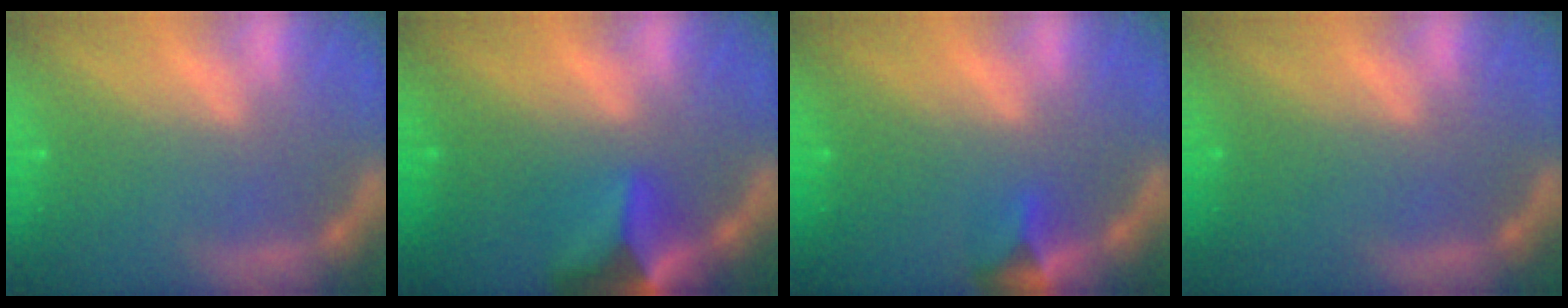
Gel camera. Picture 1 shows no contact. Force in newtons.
{"total": 6.4}
{"total": 2.4}
{"total": 0.0}